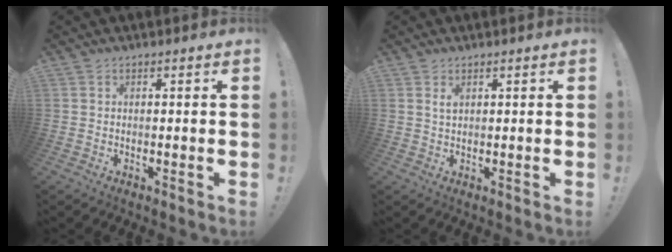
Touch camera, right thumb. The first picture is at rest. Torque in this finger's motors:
{"motor_torque": [0.50, 0.45, 0.19, 0.14, 0.00]}